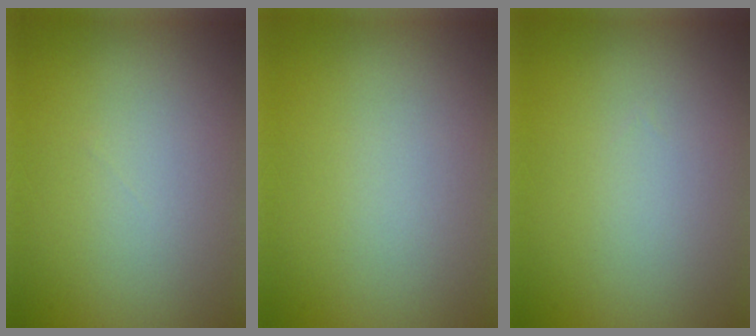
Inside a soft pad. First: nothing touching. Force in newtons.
{"total": 0.0}
{"total": 0.0}